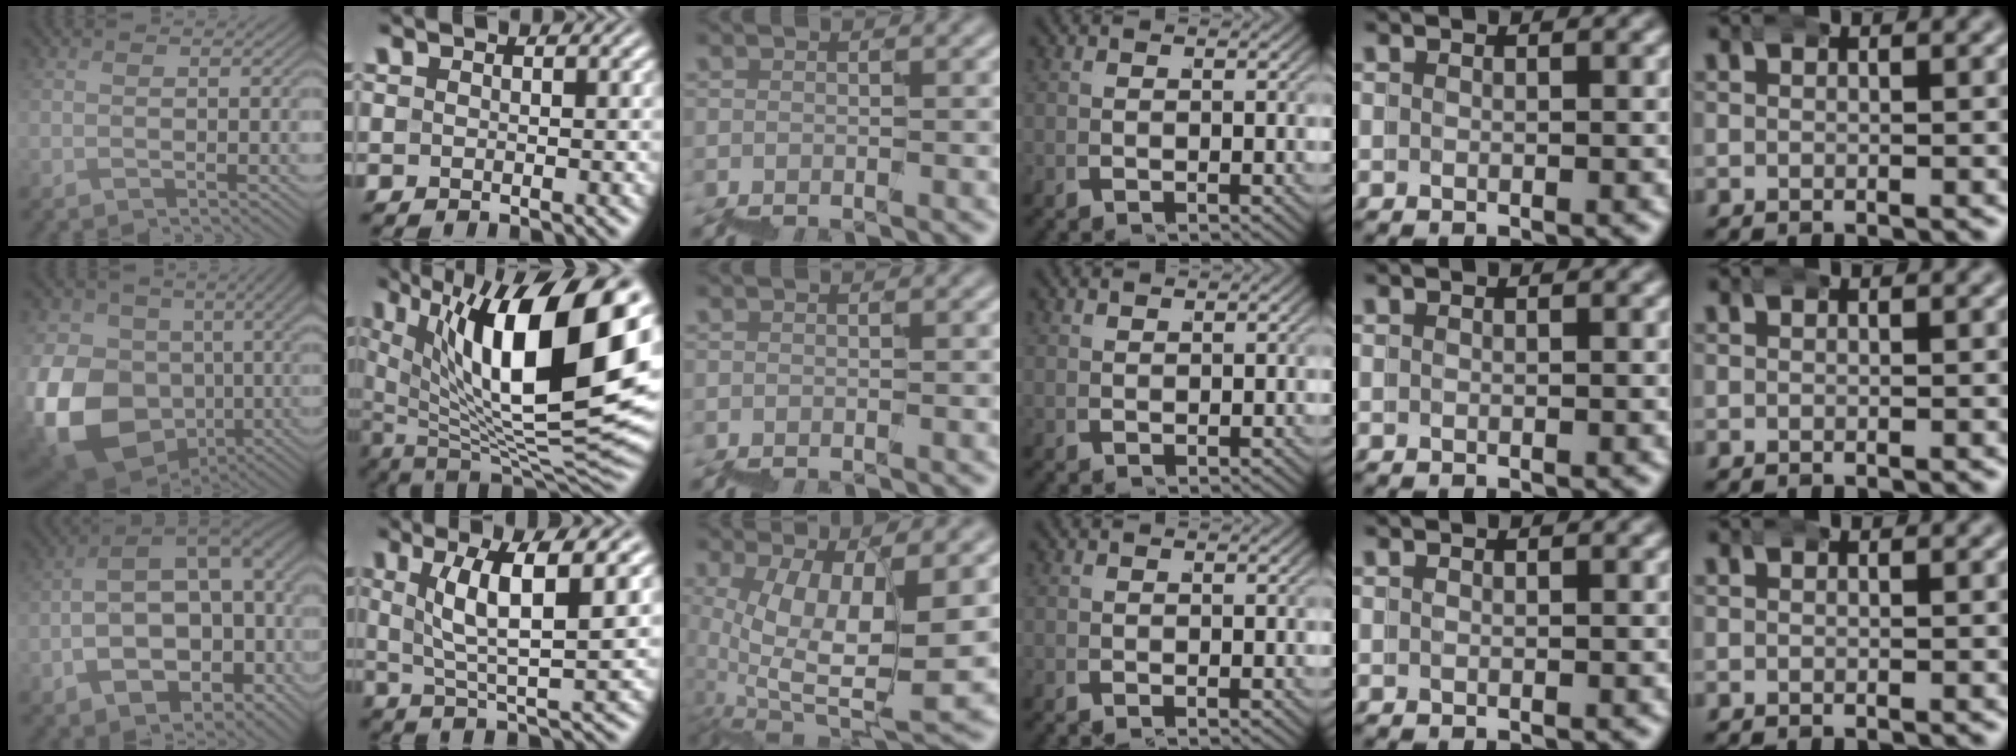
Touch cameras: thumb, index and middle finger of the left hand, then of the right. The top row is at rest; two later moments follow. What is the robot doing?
{"motion": "wrap", "object": "bandana"}